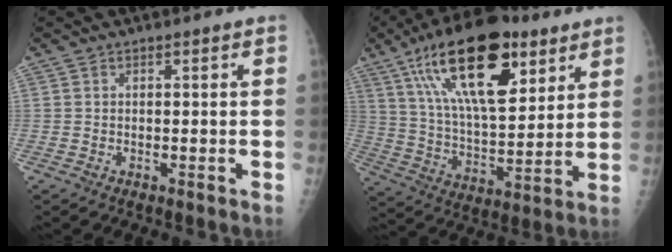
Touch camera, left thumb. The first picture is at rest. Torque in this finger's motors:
{"motor_torque": [1.05, 0.58, 2.01, -0.76, 0.60]}